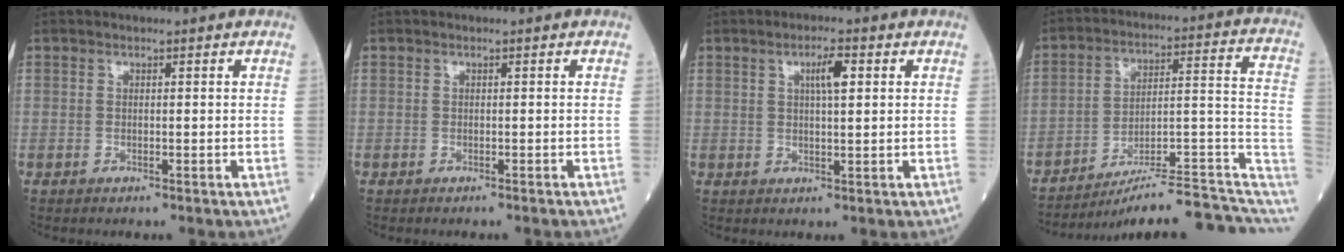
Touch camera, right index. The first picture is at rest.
{"total": 0.5, "force": [-0.5, 0.0, 0.2], "torque": [-0.001, 0.000, -0.011]}
{"total": 3.7, "force": [1.3, 0.6, 3.5], "torque": [-0.059, 0.003, 0.022]}
{"total": 17.0, "force": [-14.8, 2.0, 8.2], "torque": [-0.059, 0.059, -0.209]}